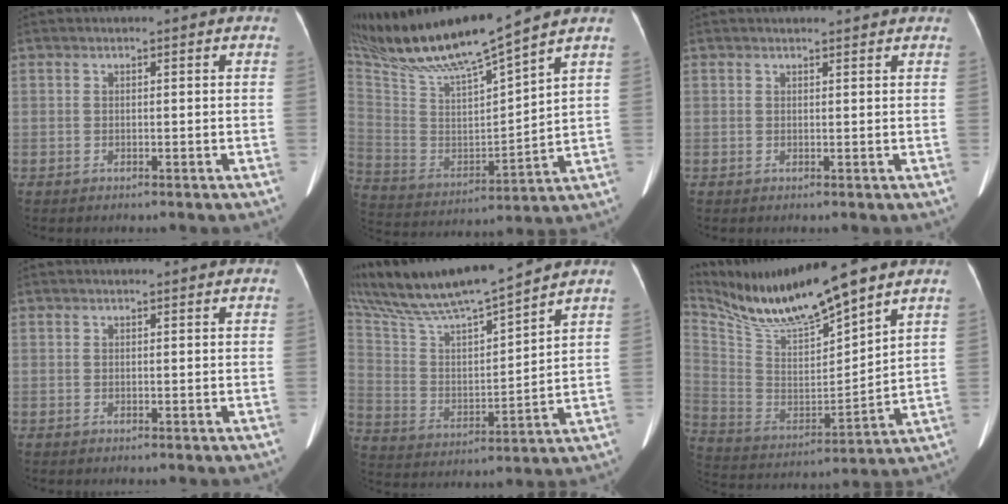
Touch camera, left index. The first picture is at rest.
{"total": 17.8, "force": [15.2, -0.4, 9.3], "torque": [-0.179, -0.005, 0.283]}
{"total": 4.1, "force": [3.9, 0.5, 1.1], "torque": [-0.015, 0.018, 0.048]}
{"total": 1.5, "force": [1.4, 0.1, 0.5], "torque": [-0.008, 0.015, 0.021]}
{"total": 20.2, "force": [17.8, 1.0, 9.6], "torque": [-0.191, 0.015, 0.320]}
{"total": 18.2, "force": [15.5, 1.1, 9.6], "torque": [-0.195, -0.006, 0.296]}